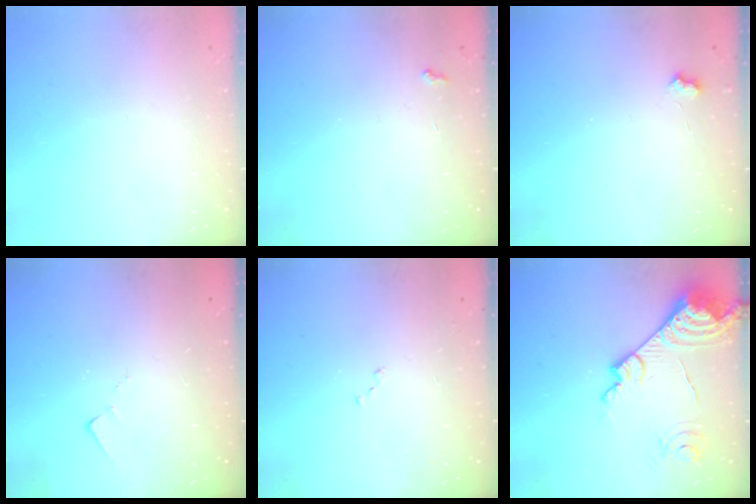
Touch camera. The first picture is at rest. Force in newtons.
{"total": 2.8, "press": 2.8, "slide": 0.4}
{"total": 2.4, "press": 2.4, "slide": 0.5}
{"total": 7.1, "press": 7.1, "slide": 0.4}
{"total": 6.6, "press": 6.5, "slide": 0.8}
{"total": 17.2, "press": 17.1, "slide": 1.9}